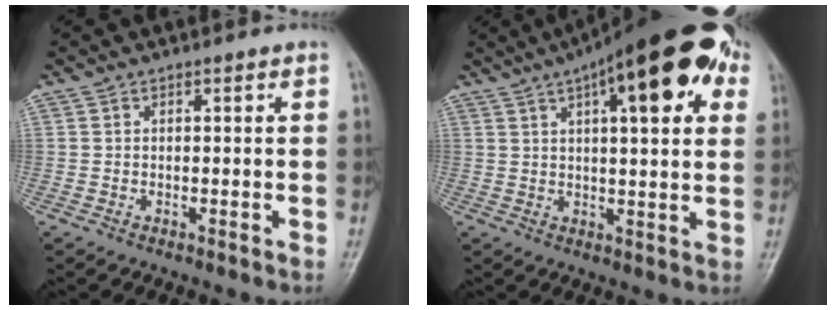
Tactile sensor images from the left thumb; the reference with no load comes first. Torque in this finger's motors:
{"motor_torque": [0.69, 0.69, 1.64, -1.13, 0.11]}